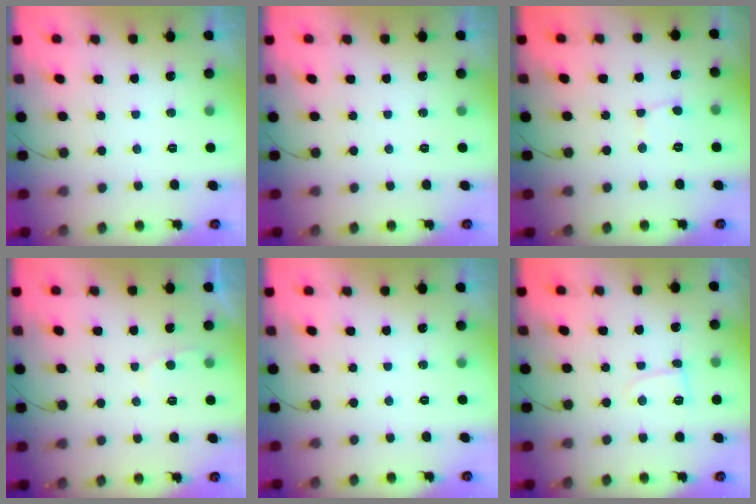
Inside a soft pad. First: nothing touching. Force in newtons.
{"total": 0.0}
{"total": 2.8, "press": 2.8, "slide": 0.3}
{"total": 2.1, "press": 2.1, "slide": 0.2}
{"total": 0.0}
{"total": 4.4, "press": 4.4, "slide": 0.5}